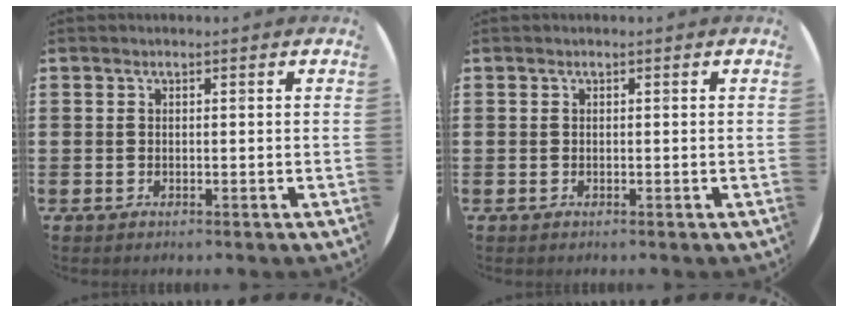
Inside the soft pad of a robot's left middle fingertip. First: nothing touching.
{"total": 0.0}